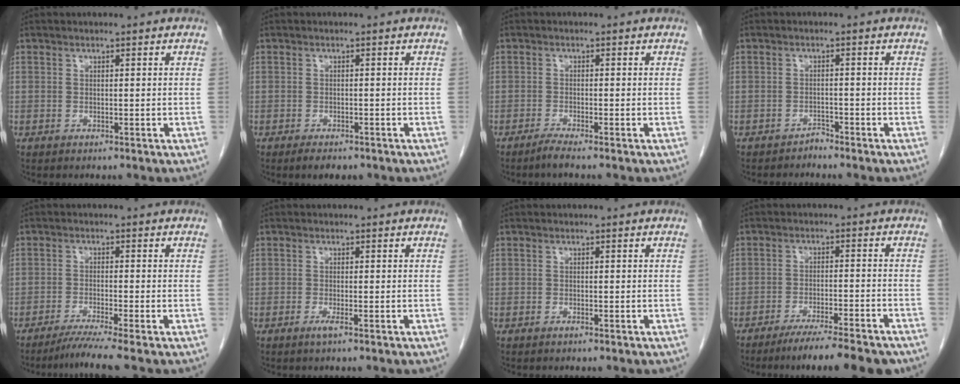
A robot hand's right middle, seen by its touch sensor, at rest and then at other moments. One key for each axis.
{"total": 2.5, "fx": -1.8, "fy": 1.0, "fz": 1.4, "tx": -0.023, "ty": -0.003, "tz": -0.022}
{"total": 1.8, "fx": -1.5, "fy": -0.4, "fz": 0.9, "tx": -0.025, "ty": -0.003, "tz": -0.033}
{"total": 1.2, "fx": -1.2, "fy": 0.1, "fz": -0.1, "tx": 0.007, "ty": -0.001, "tz": -0.019}
{"total": 4.7, "fx": -3.7, "fy": -1.6, "fz": 2.3, "tx": -0.041, "ty": -0.018, "tz": -0.069}
{"total": 1.1, "fx": -0.6, "fy": -0.2, "fz": 0.9, "tx": -0.016, "ty": -0.001, "tz": -0.013}
{"total": 0.0}
{"total": 11.4, "fx": -9.7, "fy": 0.2, "fz": 6.0, "tx": -0.072, "ty": -0.014, "tz": -0.146}